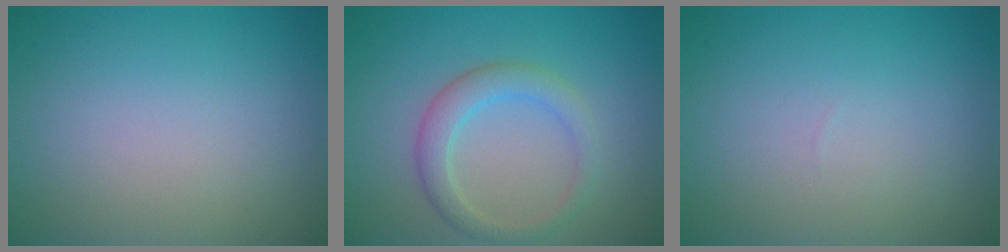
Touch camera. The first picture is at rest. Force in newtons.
{"total": 2.9, "press": 2.9, "slide": 0.2}
{"total": 0.0}